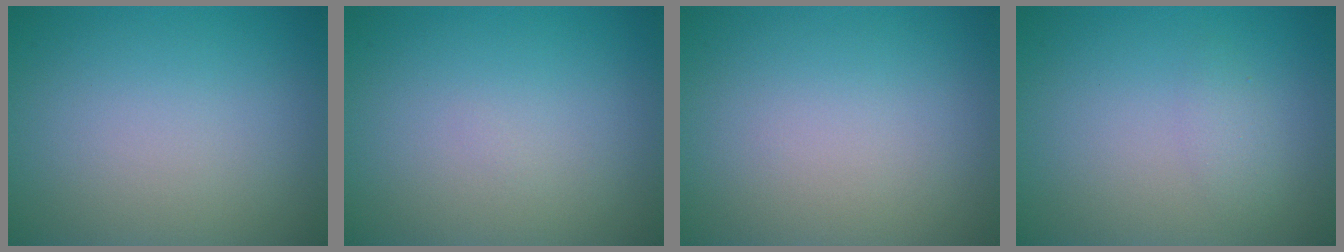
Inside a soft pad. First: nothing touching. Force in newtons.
{"total": 0.0}
{"total": 0.0}
{"total": 1.2, "press": 1.2, "slide": 0.1}